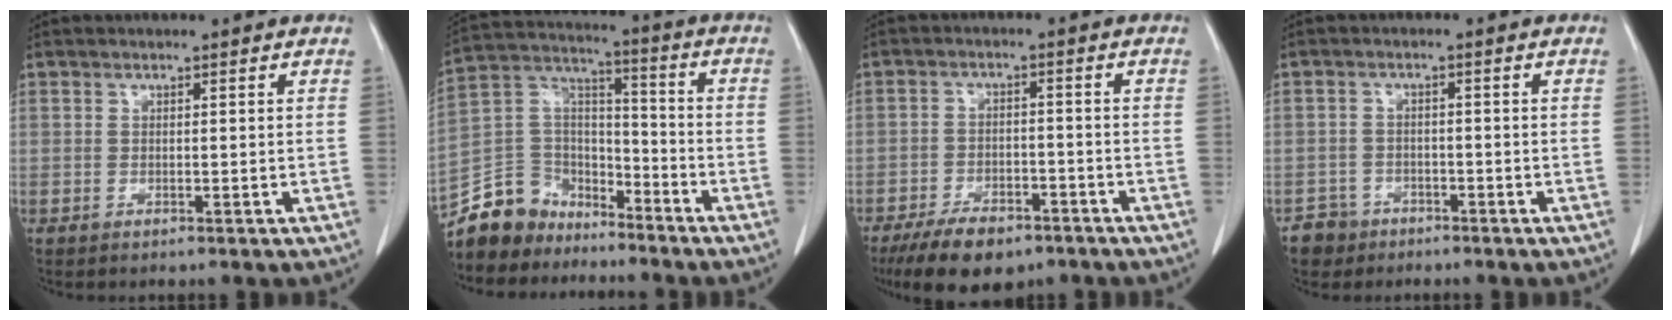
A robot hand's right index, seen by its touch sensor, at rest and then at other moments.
{"total": 11.4, "force": [-9.4, 6.3, 1.5], "torque": [-0.040, 0.054, -0.176]}
{"total": 9.8, "force": [-7.2, 4.2, 5.1], "torque": [-0.085, -0.007, -0.117]}
{"total": 3.5, "force": [-2.3, 2.6, -0.3], "torque": [0.006, 0.010, -0.038]}